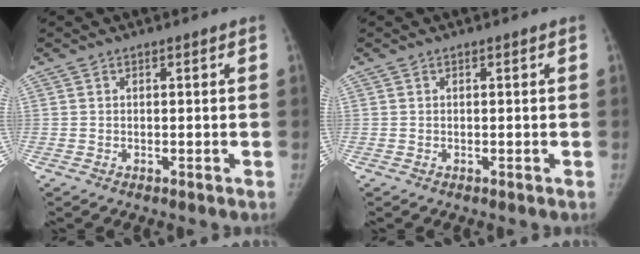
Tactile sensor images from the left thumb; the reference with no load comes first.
{"total": 0.0}